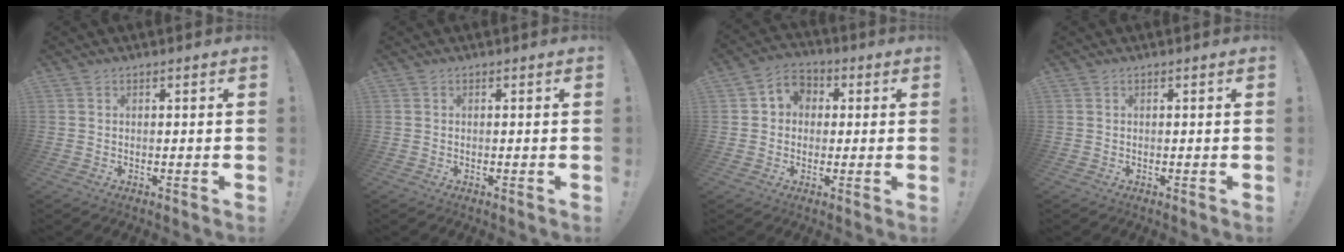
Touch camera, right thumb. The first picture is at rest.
{"total": 0.0}
{"total": 6.8, "force": [0.7, 6.2, 2.7], "torque": [-0.035, 0.005, 0.019]}
{"total": 0.0}